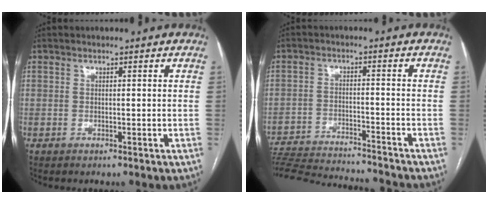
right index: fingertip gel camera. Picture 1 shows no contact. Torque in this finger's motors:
{"motor_torque": [-1.21, -0.93, -0.23, 0.09]}